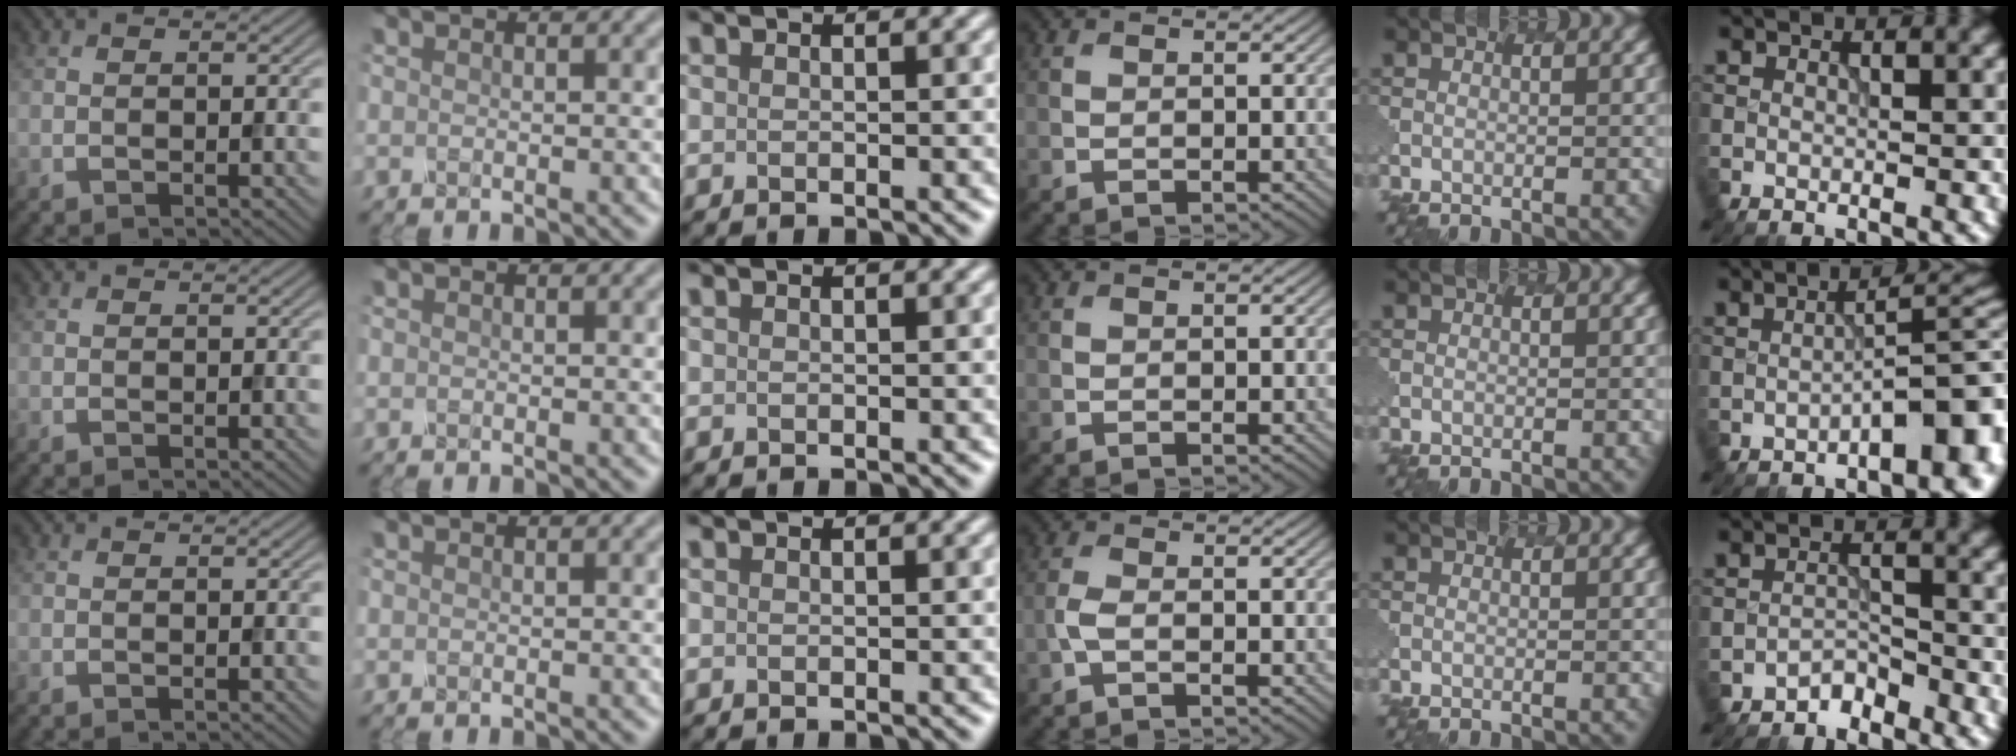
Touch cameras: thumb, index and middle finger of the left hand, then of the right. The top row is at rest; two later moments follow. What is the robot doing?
{"motion": "dispense", "object": "dispenser bottle"}